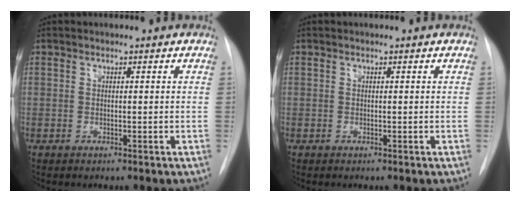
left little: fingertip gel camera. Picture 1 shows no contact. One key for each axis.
{"total": 0.0}